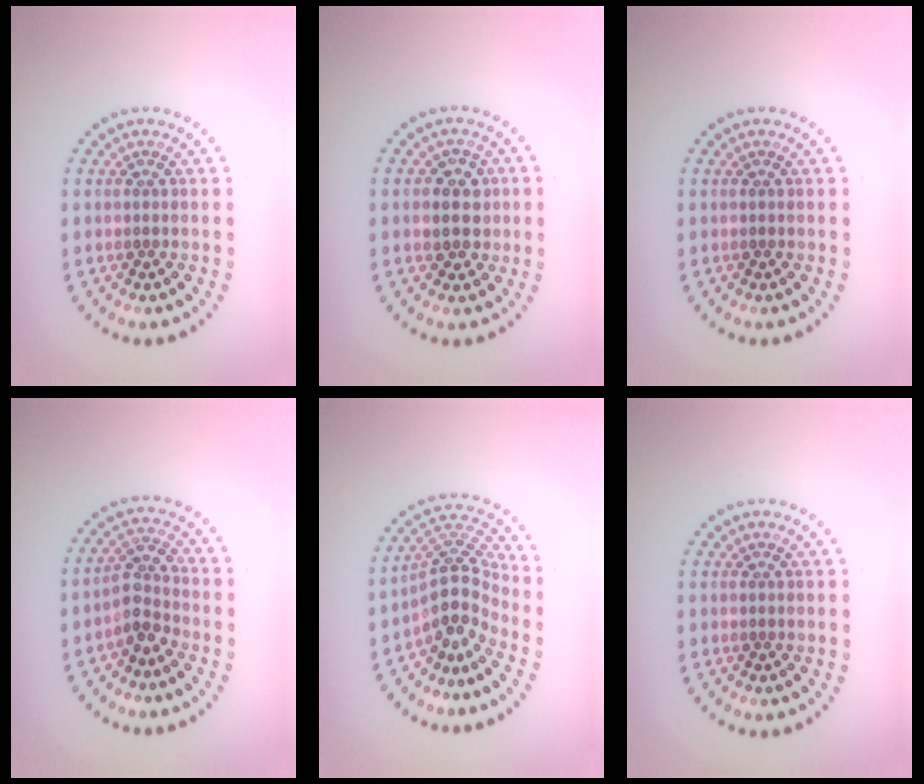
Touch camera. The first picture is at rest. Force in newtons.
{"total": 3.0, "press": 2.9, "slide": 0.9}
{"total": 0.0}
{"total": 2.7, "press": 2.0, "slide": 1.8}
{"total": 4.5, "press": 3.2, "slide": 3.1}
{"total": 0.0}